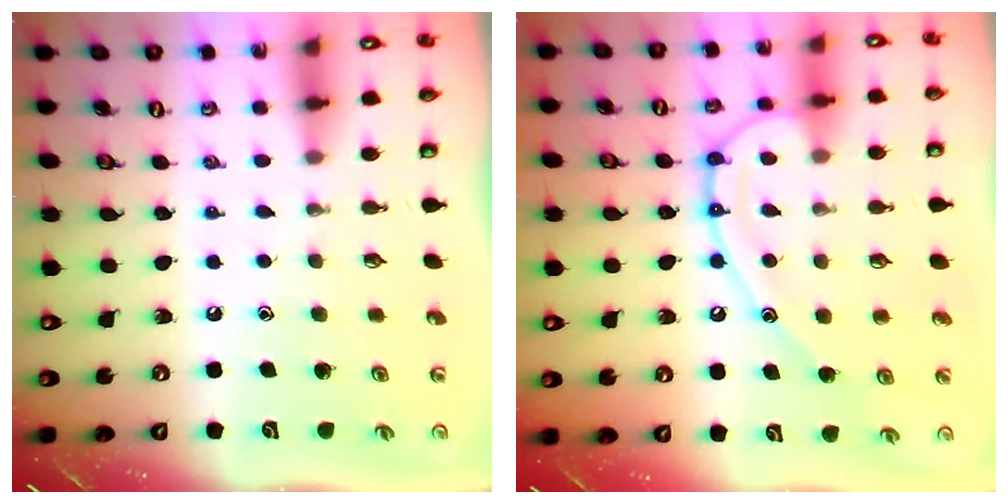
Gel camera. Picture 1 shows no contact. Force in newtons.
{"total": 13.7, "press": 13.6, "slide": 1.4}